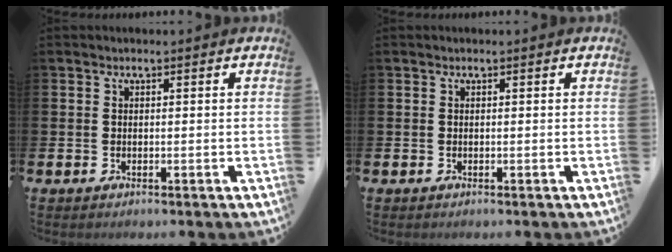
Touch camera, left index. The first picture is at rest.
{"total": 0.0}